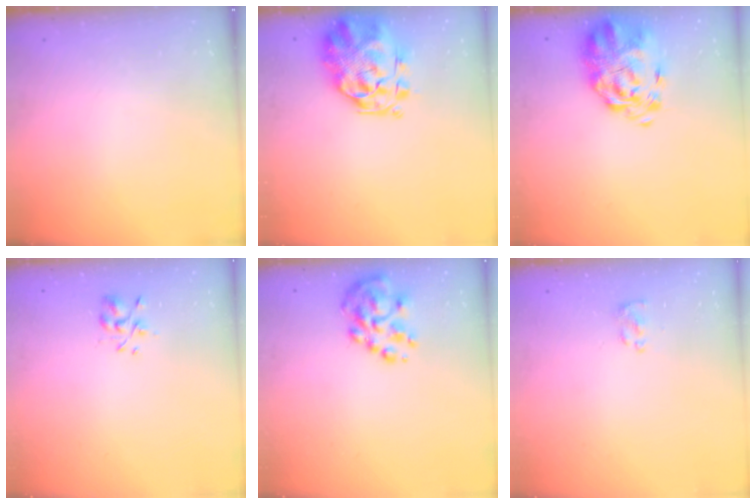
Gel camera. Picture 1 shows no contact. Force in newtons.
{"total": 3.5, "press": 3.1, "slide": 1.6}
{"total": 4.5, "press": 4.1, "slide": 1.9}
{"total": 2.1, "press": 2.0, "slide": 0.6}
{"total": 9.2, "press": 8.7, "slide": 3.0}
{"total": 1.4, "press": 1.3, "slide": 0.6}